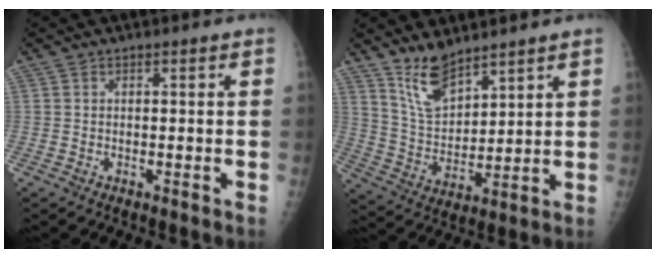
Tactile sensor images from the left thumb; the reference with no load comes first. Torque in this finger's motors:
{"motor_torque": [0.80, 0.65, 0.32, -0.29, 0.18]}